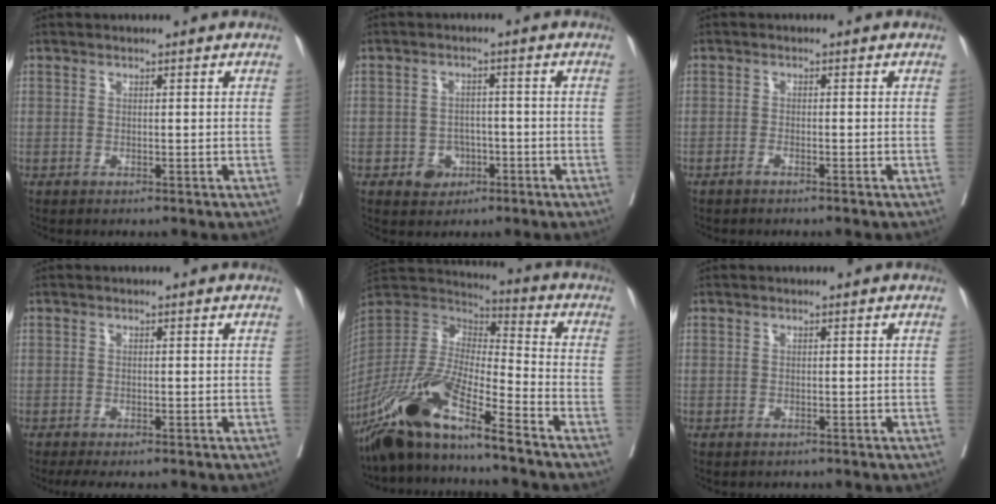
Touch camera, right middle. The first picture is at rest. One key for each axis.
{"total": 3.8, "fx": -1.7, "fy": 3.1, "fz": 1.4, "tx": -0.012, "ty": 0.008, "tz": -0.020}
{"total": 1.0, "fx": -0.8, "fy": 0.1, "fz": 0.6, "tx": -0.013, "ty": 0.000, "tz": -0.015}
{"total": 3.8, "fx": -3.0, "fy": 1.0, "fz": 2.0, "tx": -0.029, "ty": -0.011, "tz": -0.045}
{"total": 16.4, "fx": -11.6, "fy": 1.7, "fz": 11.5, "tx": -0.235, "ty": -0.021, "tz": -0.219}
{"total": 0.0}